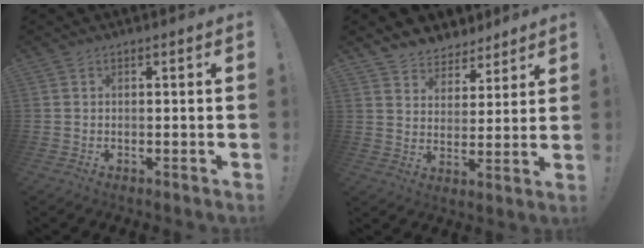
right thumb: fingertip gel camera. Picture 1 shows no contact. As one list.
[{"total": 6.8, "force": [5.3, 4.3, 0.6], "torque": [-0.015, -0.044, 0.105]}]